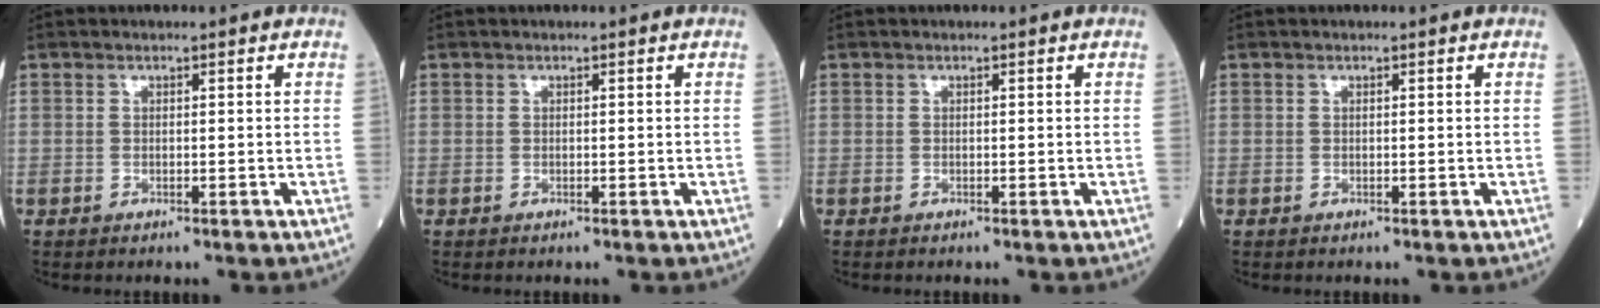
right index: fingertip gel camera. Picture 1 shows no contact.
{"total": 0.0}
{"total": 0.0}
{"total": 0.0}